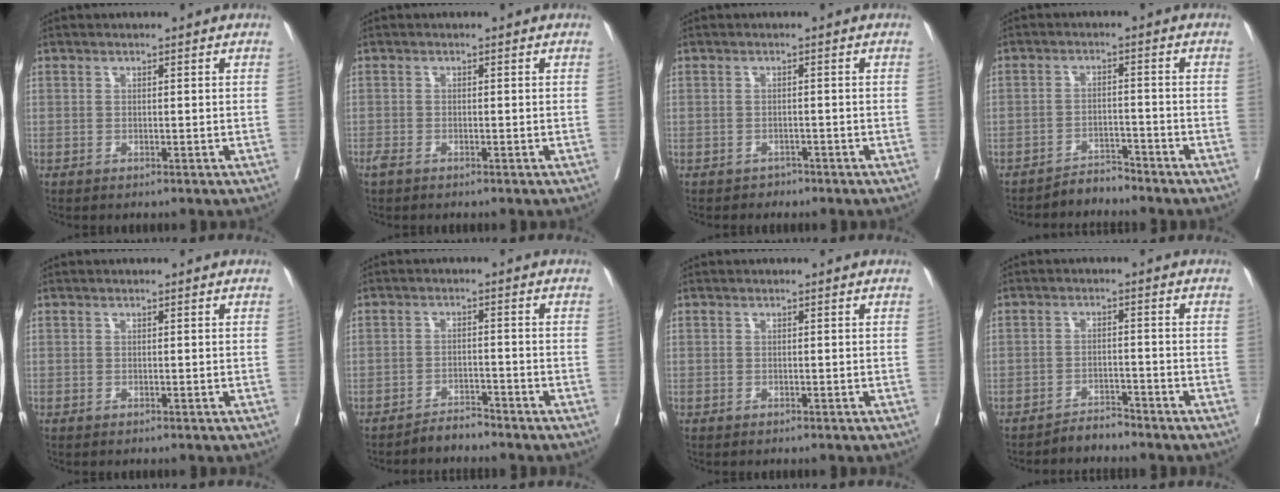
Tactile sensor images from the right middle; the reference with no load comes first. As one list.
[{"total": 1.3, "force": [-0.9, 0.5, 0.7], "torque": [-0.020, -0.004, -0.018]}, {"total": 1.2, "force": [-0.9, 0.7, -0.2], "torque": [-0.006, 0.001, -0.018]}, {"total": 2.9, "force": [-2.9, 0.1, -0.3], "torque": [0.009, -0.011, -0.048]}, {"total": 0.0}, {"total": 2.5, "force": [-2.5, 0.0, 0.1], "torque": [0.000, -0.010, -0.044]}, {"total": 0.0}, {"total": 2.5, "force": [-2.5, 0.0, -0.2], "torque": [0.005, -0.011, -0.042]}]